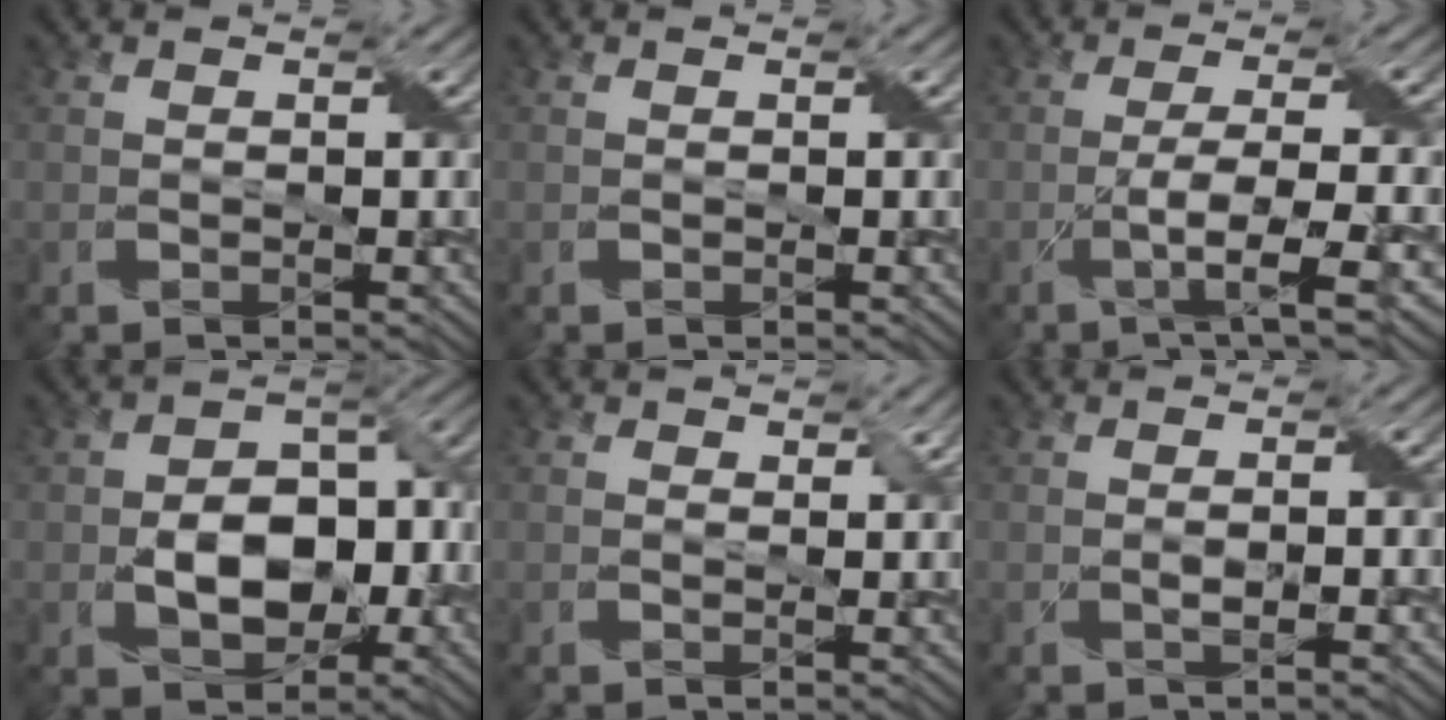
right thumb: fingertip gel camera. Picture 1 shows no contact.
{"total": 0.0}
{"total": 6.5, "force": [-2.1, 0.9, 6.1], "torque": [-0.113, 0.009, -0.040]}
{"total": 9.0, "force": [-2.0, 5.9, 6.4], "torque": [-0.098, 0.003, -0.034]}
{"total": 0.8, "force": [0.7, 0.3, 0.3], "torque": [-0.007, -0.001, 0.013]}
{"total": 1.3, "force": [-0.3, 0.1, 1.2], "torque": [-0.026, 0.004, -0.005]}